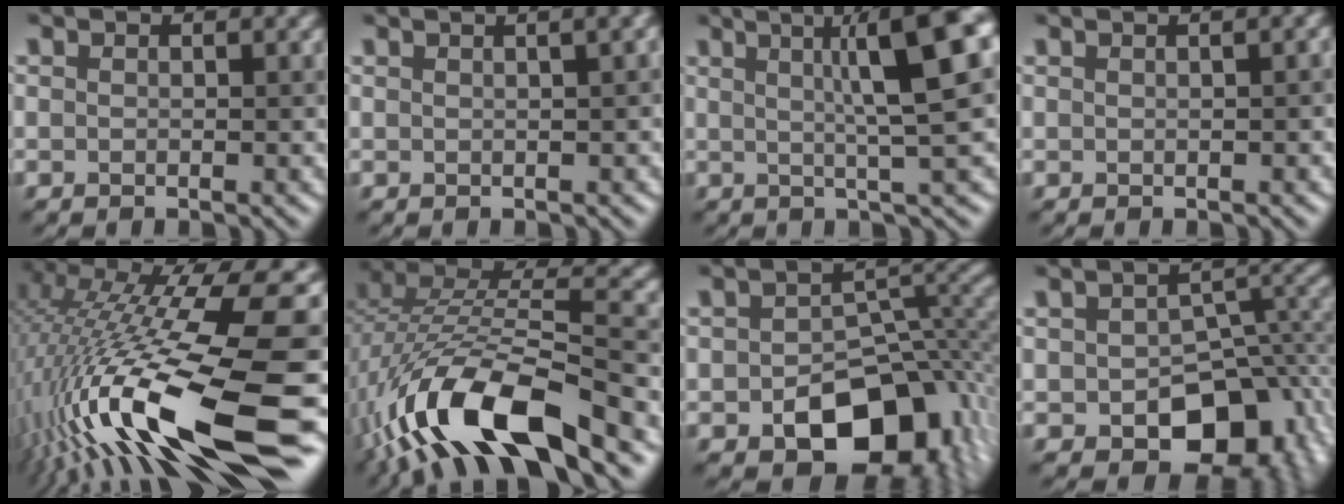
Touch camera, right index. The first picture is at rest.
{"total": 4.1, "force": [1.6, 1.7, 3.4], "torque": [-0.010, 0.026, -0.010]}
{"total": 9.7, "force": [2.5, 1.8, 9.2], "torque": [-0.086, 0.026, 0.031]}
{"total": 1.7, "force": [0.2, 0.3, 1.6], "torque": [-0.015, 0.006, 0.000]}
{"total": 17.6, "force": [-3.7, 3.8, 16.8], "torque": [-0.304, 0.019, -0.063]}
{"total": 13.2, "force": [-7.2, 4.2, 10.2], "torque": [-0.209, 0.005, -0.136]}
{"total": 11.1, "force": [-5.0, 7.1, 7.1], "torque": [-0.095, -0.019, -0.069]}
{"total": 9.6, "force": [-3.8, 6.3, 6.2], "torque": [-0.072, -0.016, -0.048]}